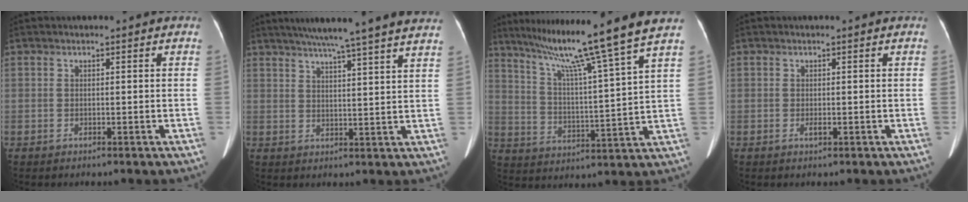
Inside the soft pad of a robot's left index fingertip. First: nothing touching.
{"total": 19.3, "force": [16.6, -0.8, 9.8], "torque": [-0.156, -0.001, 0.207]}
{"total": 16.6, "force": [13.1, -3.0, 9.6], "torque": [-0.156, -0.019, 0.199]}
{"total": 0.6, "force": [-0.2, 0.3, 0.6], "torque": [-0.009, 0.000, -0.005]}